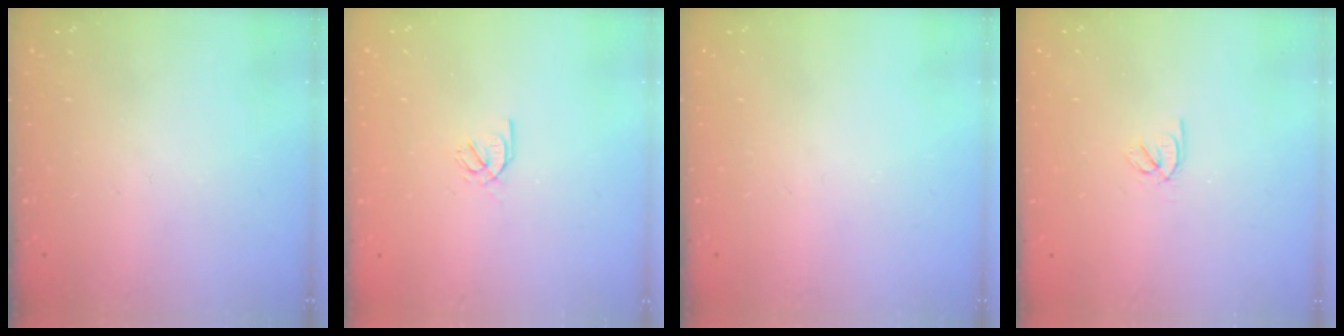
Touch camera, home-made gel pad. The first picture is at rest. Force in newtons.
{"total": 2.1, "press": 2.1, "slide": 0.2}
{"total": 0.0}
{"total": 2.5, "press": 2.4, "slide": 0.7}